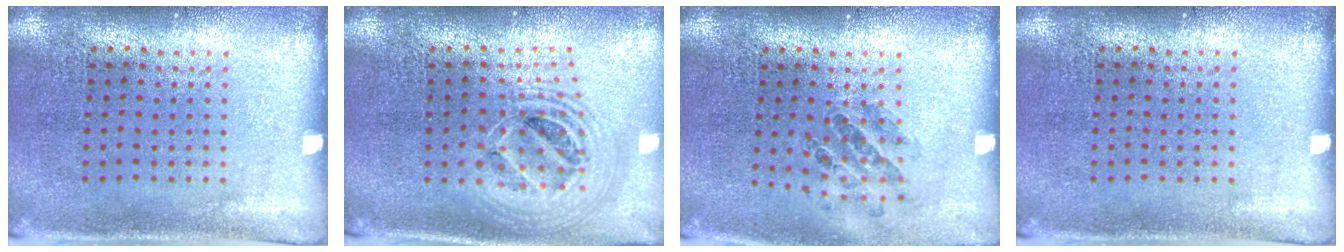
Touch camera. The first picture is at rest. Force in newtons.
{"total": 2.2, "press": 1.7, "slide": 1.4}
{"total": 0.8, "press": 0.8, "slide": 0.1}
{"total": 0.0}